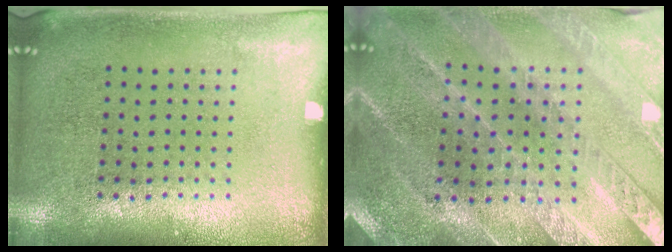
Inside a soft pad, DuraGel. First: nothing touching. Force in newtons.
{"total": 2.4, "press": 2.4, "slide": 0.2}